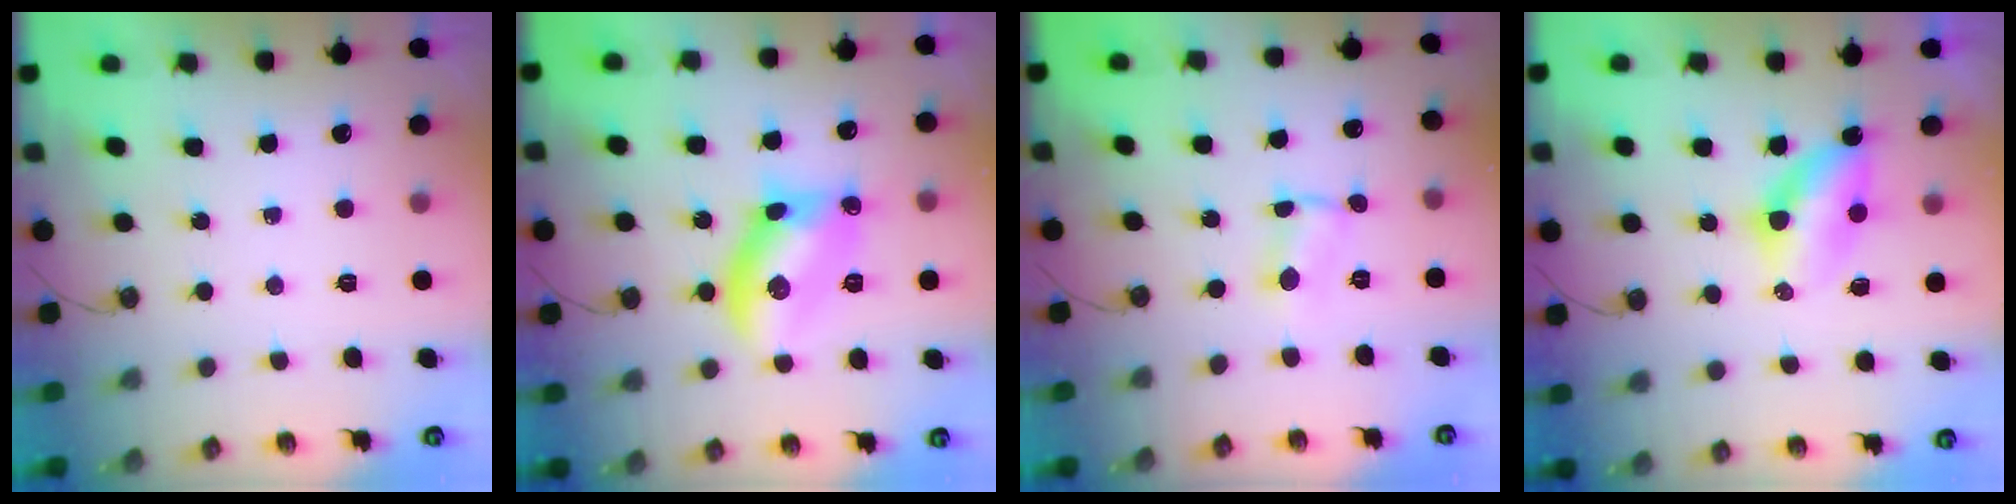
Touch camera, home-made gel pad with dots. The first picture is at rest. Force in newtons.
{"total": 12.0, "press": 12.0, "slide": 0.5}
{"total": 1.6, "press": 1.6, "slide": 0.3}
{"total": 5.5, "press": 5.5, "slide": 0.6}